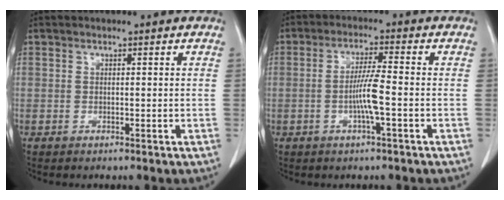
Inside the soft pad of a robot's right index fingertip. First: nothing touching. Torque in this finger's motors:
{"motor_torque": [0.11, 0.18, 0.09, 0.05]}